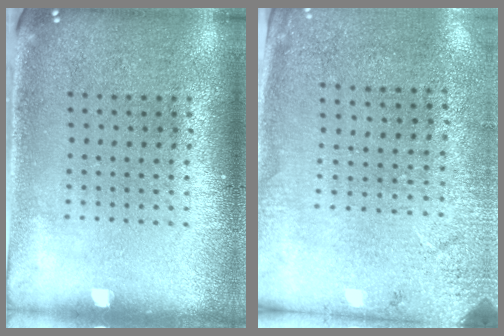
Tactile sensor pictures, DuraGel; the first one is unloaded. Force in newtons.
{"total": 2.6, "press": 2.4, "slide": 1.1}